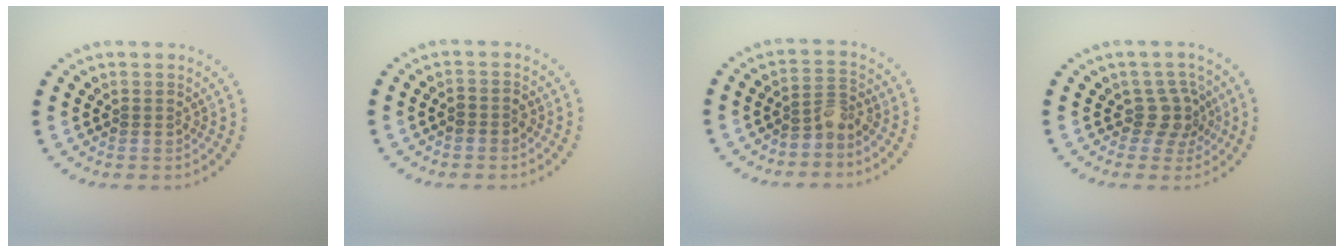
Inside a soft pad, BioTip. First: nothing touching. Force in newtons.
{"total": 1.2, "press": 1.0, "slide": 0.6}
{"total": 2.1, "press": 1.6, "slide": 1.3}
{"total": 2.4, "press": 1.9, "slide": 1.5}